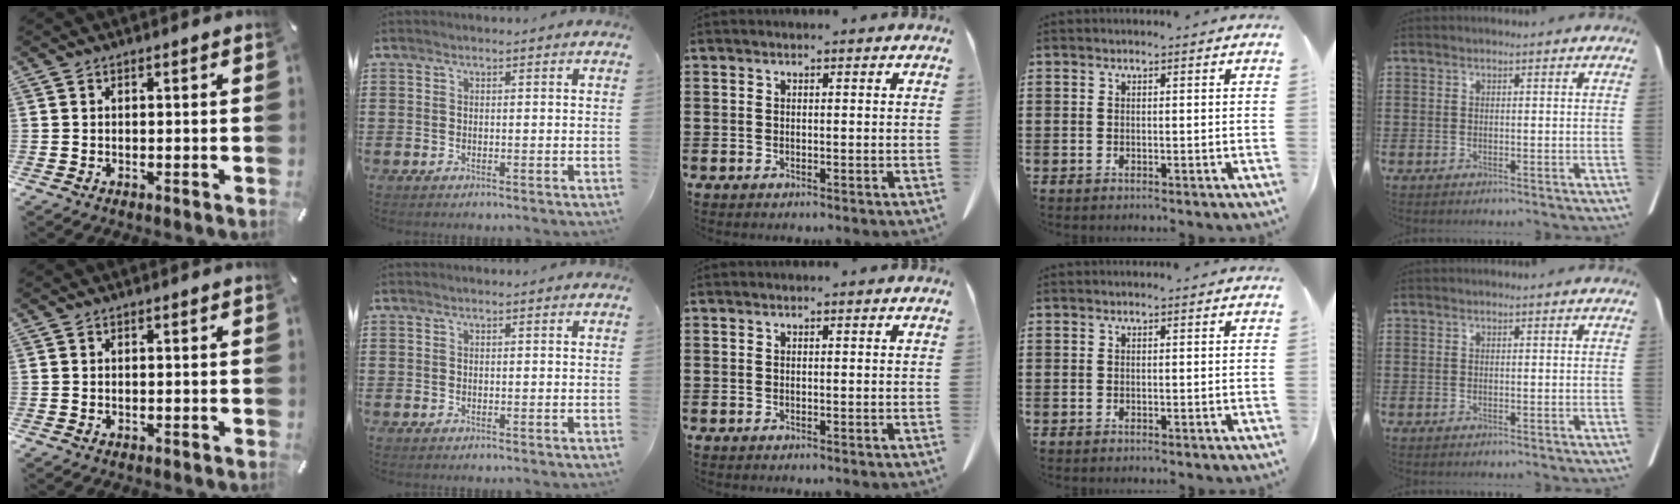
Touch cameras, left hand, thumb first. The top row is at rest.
{}